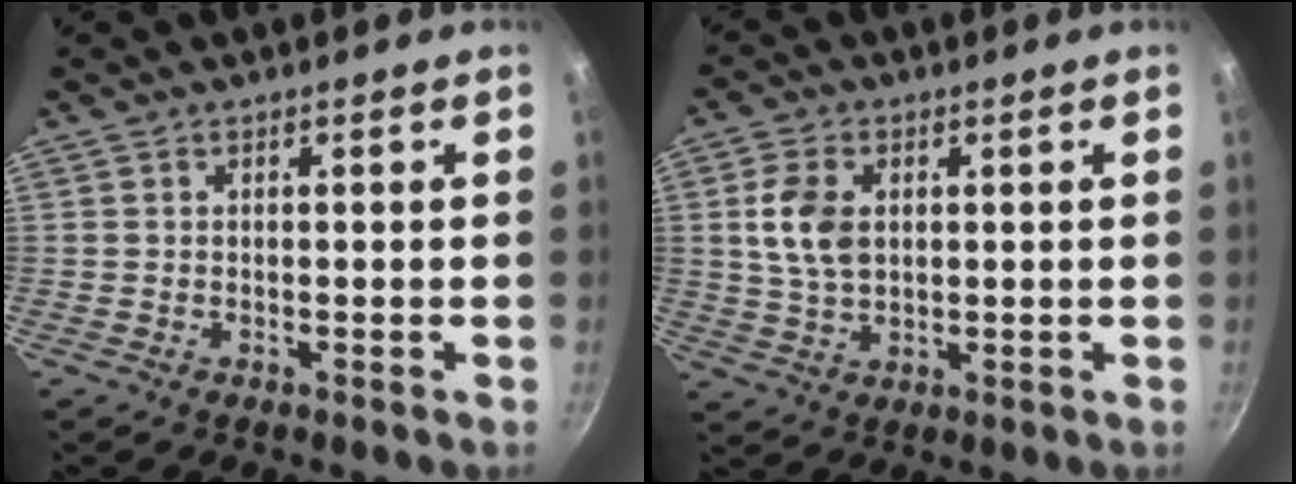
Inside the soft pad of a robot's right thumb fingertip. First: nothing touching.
{"total": 7.9, "force": [1.5, 5.2, 5.7], "torque": [-0.100, -0.002, 0.029]}